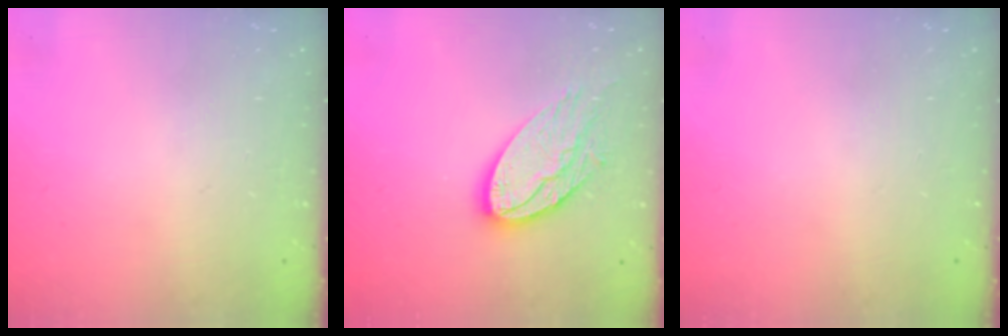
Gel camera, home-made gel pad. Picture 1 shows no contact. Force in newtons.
{"total": 14.8, "press": 14.8, "slide": 1.0}
{"total": 0.0}